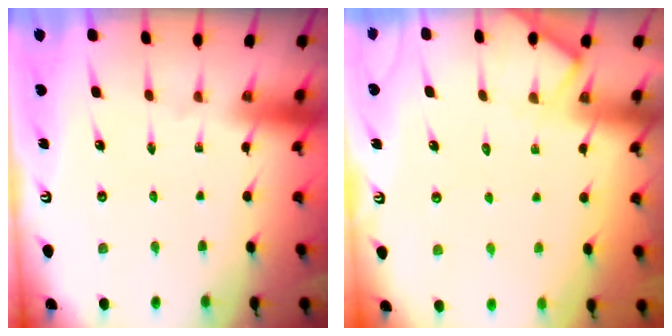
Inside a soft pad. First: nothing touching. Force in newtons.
{"total": 6.8, "press": 6.8, "slide": 0.5}